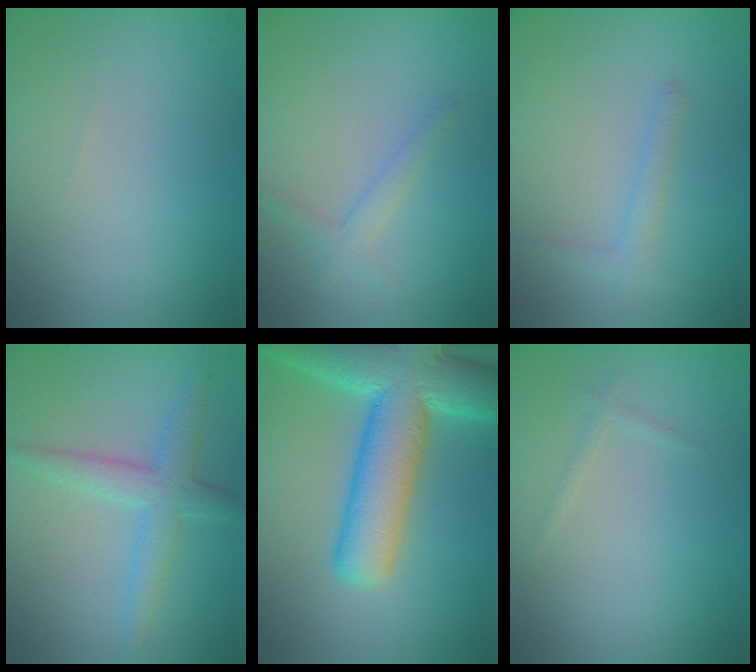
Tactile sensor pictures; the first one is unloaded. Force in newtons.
{"total": 1.6, "press": 1.6, "slide": 0.1}
{"total": 1.3, "press": 1.3, "slide": 0.0}
{"total": 3.5, "press": 3.5, "slide": 0.1}
{"total": 11.1, "press": 11.1, "slide": 0.6}
{"total": 0.7, "press": 0.7, "slide": 0.0}